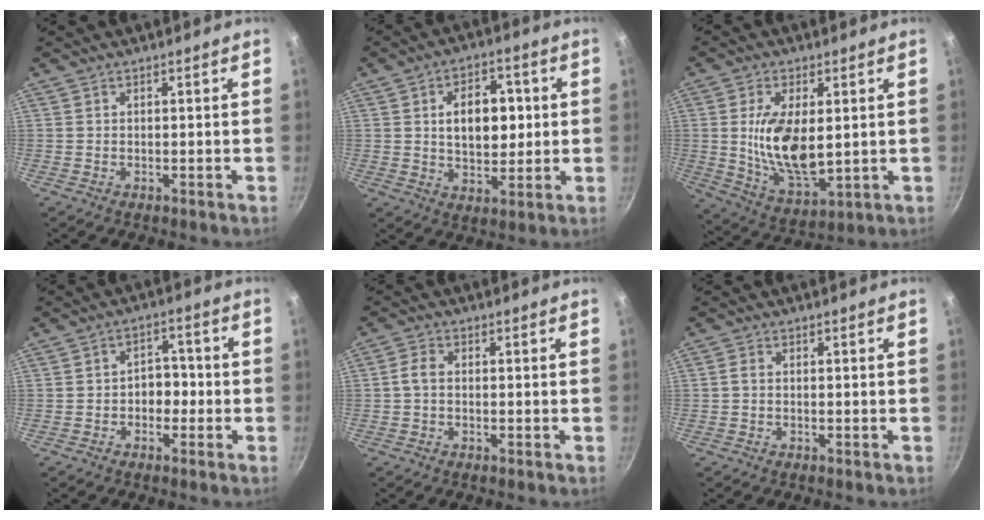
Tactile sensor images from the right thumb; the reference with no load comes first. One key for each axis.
{"total": 11.5, "fx": 1.6, "fy": 7.3, "fz": 8.7, "tx": -0.095, "ty": 0.002, "tz": 0.025}
{"total": 14.1, "fx": 1.5, "fy": 7.0, "fz": 12.1, "tx": -0.215, "ty": -0.019, "tz": 0.040}
{"total": 4.5, "fx": -1.2, "fy": 3.4, "fz": 2.8, "tx": -0.001, "ty": 0.021, "tz": -0.022}
{"total": 2.7, "fx": -0.1, "fy": 1.3, "fz": 2.4, "tx": -0.064, "ty": 0.010, "tz": -0.009}
{"total": 1.0, "fx": -0.1, "fy": 0.5, "fz": 0.9, "tx": -0.025, "ty": 0.004, "tz": -0.004}